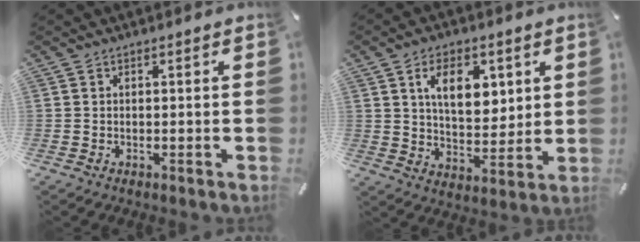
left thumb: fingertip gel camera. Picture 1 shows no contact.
{"total": 10.8, "force": [4.7, 6.5, 7.2], "torque": [-0.111, -0.007, 0.080]}